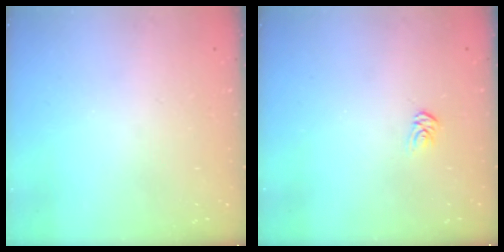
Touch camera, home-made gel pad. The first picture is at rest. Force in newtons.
{"total": 2.9, "press": 2.9, "slide": 0.2}